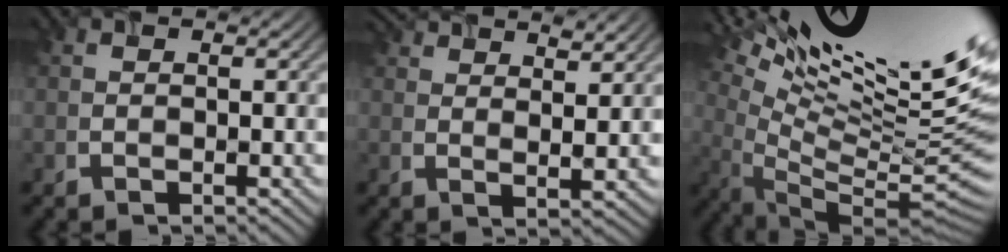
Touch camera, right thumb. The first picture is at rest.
{"total": 7.2, "force": [5.9, 1.5, 3.8], "torque": [-0.074, 0.003, 0.099]}
{"total": 17.8, "force": [9.1, 3.5, 14.9], "torque": [-0.225, 0.005, 0.148]}